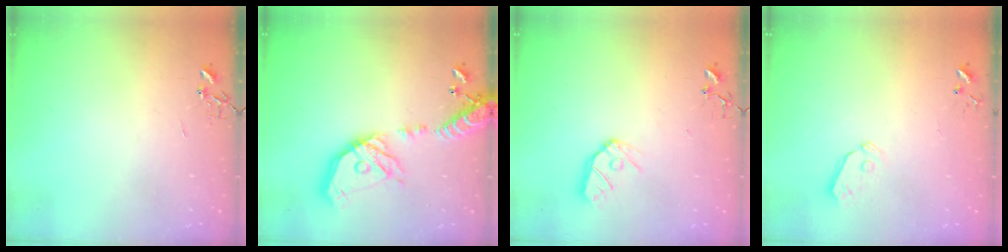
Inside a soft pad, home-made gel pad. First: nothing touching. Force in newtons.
{"total": 21.8, "press": 21.5, "slide": 3.7}
{"total": 9.7, "press": 9.7, "slide": 0.9}
{"total": 6.1, "press": 6.1, "slide": 0.5}